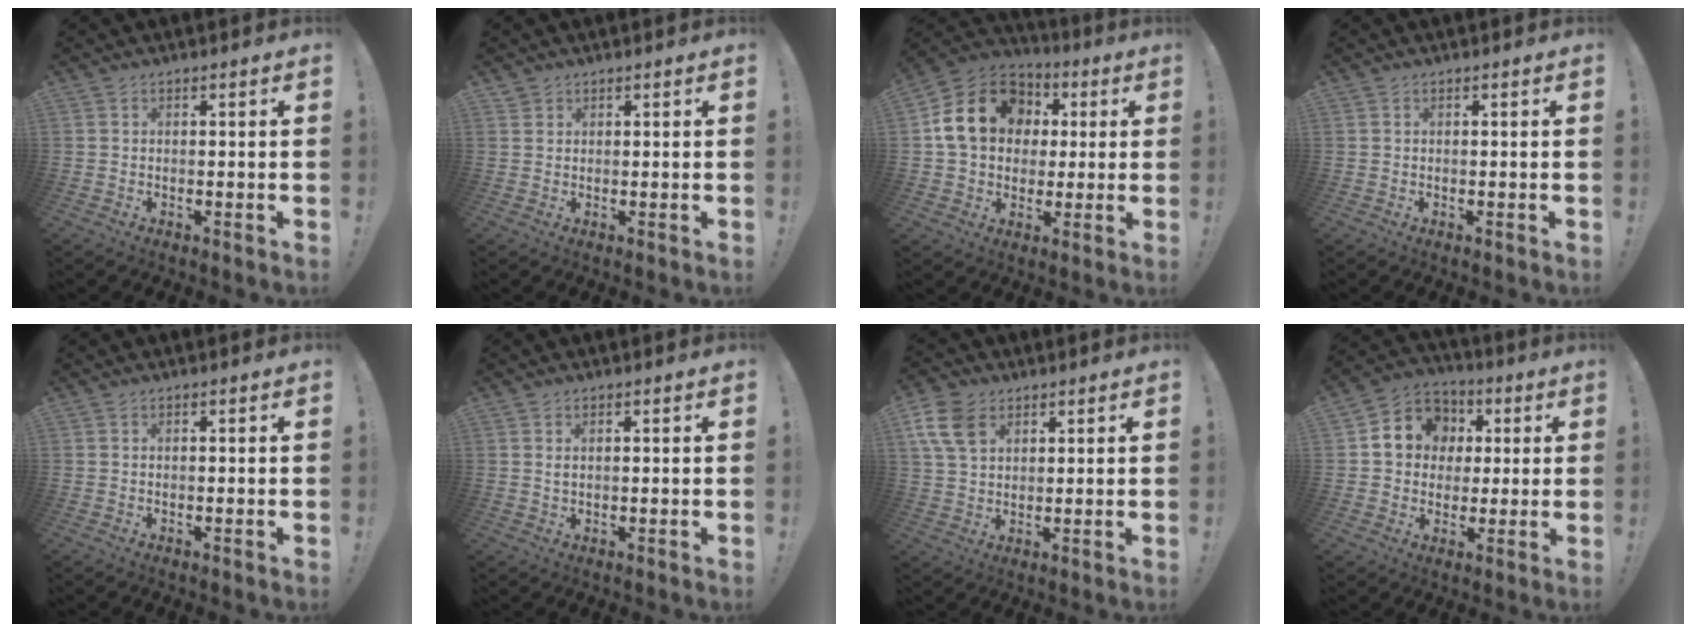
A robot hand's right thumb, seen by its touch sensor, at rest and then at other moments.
{"total": 1.3, "force": [1.1, 0.7, 0.1], "torque": [0.006, -0.008, 0.019]}
{"total": 18.2, "force": [4.8, 14.4, 10.0], "torque": [-0.152, 0.002, 0.097]}
{"total": 0.0}
{"total": 0.0}
{"total": 1.4, "force": [0.8, 0.6, 1.0], "torque": [-0.013, -0.003, 0.013]}
{"total": 10.5, "force": [4.7, 7.1, 6.1], "torque": [-0.127, -0.006, 0.096]}
{"total": 11.3, "force": [2.2, 10.2, 4.2], "torque": [-0.059, 0.001, 0.048]}